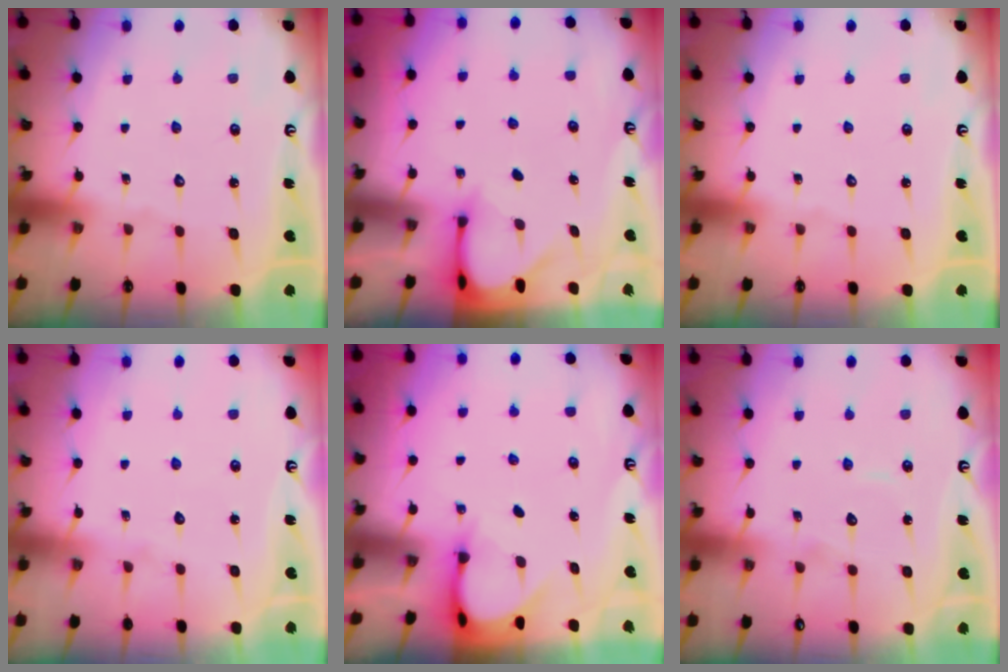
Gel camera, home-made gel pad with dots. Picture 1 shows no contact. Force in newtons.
{"total": 3.3, "press": 3.3, "slide": 0.2}
{"total": 0.0}
{"total": 4.3, "press": 4.3, "slide": 0.4}
{"total": 3.9, "press": 3.9, "slide": 0.3}
{"total": 5.4, "press": 5.4, "slide": 0.5}